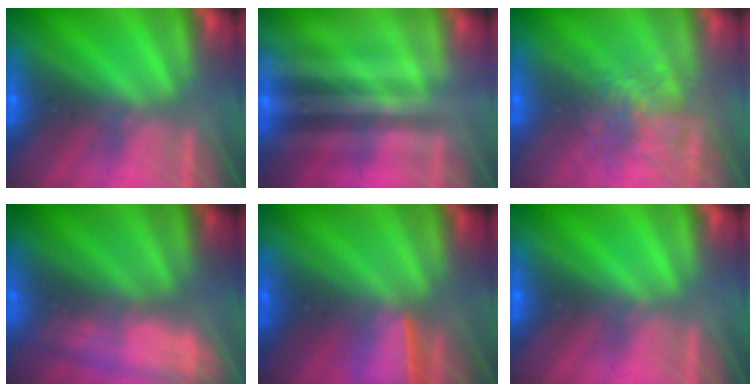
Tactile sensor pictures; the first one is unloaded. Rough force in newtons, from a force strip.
{"total": 1.9}
{"total": 3.6}
{"total": 2.7}
{"total": 1.6}
{"total": 0.0}